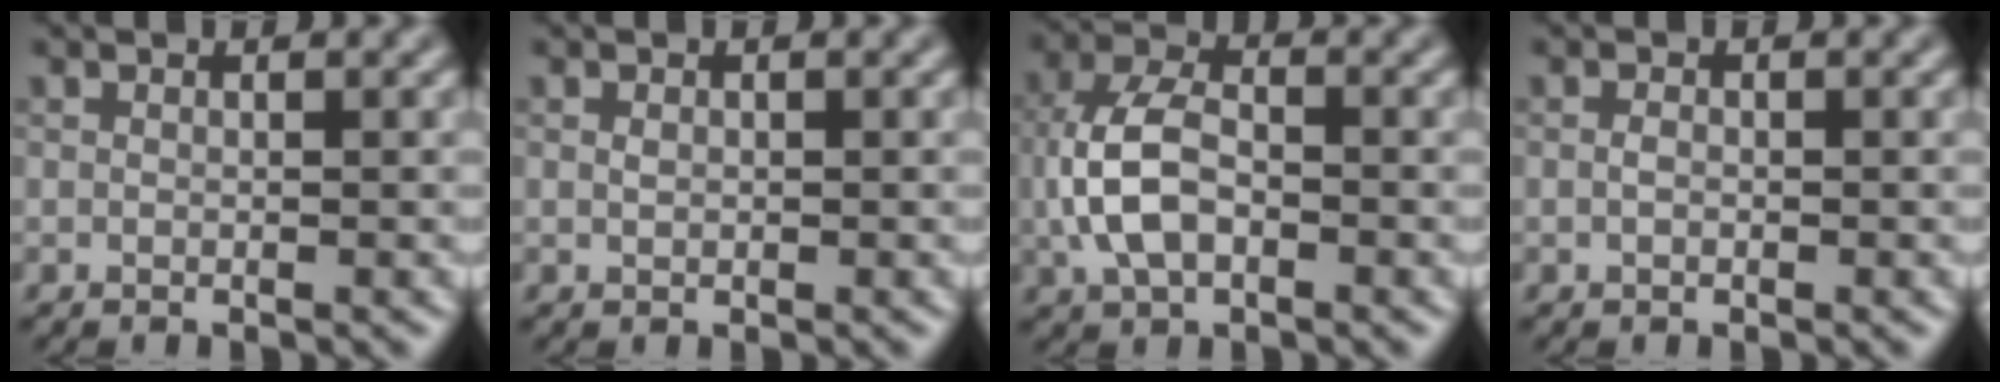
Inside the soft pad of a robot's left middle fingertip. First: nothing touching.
{"total": 0.6, "force": [0.1, 0.5, 0.3], "torque": [-0.006, 0.000, 0.002]}
{"total": 5.5, "force": [-0.9, 3.3, 4.3], "torque": [-0.095, 0.005, -0.023]}
{"total": 0.8, "force": [-0.2, 0.5, 0.5], "torque": [-0.012, 0.001, -0.004]}